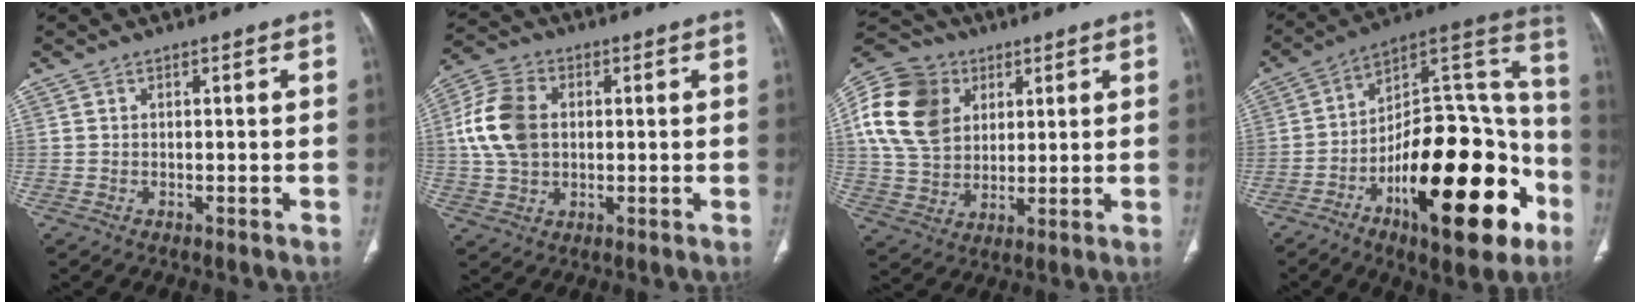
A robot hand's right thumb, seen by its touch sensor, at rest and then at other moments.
{"total": 11.5, "force": [1.1, 8.2, 8.0], "torque": [-0.158, 0.014, 0.021]}
{"total": 18.8, "force": [5.7, 14.3, 10.8], "torque": [-0.209, 0.010, 0.106]}
{"total": 30.1, "force": [-12.4, 12.7, 24.2], "torque": [-0.316, 0.083, -0.182]}